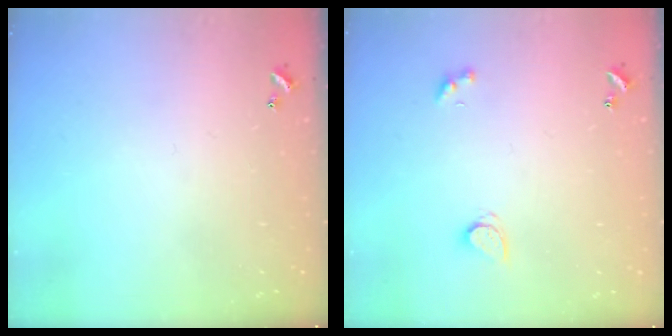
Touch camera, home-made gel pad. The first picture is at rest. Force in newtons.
{"total": 2.3, "press": 2.3, "slide": 0.3}